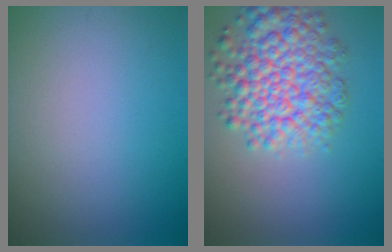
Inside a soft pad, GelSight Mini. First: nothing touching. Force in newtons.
{"total": 6.9, "press": 6.9, "slide": 0.3}